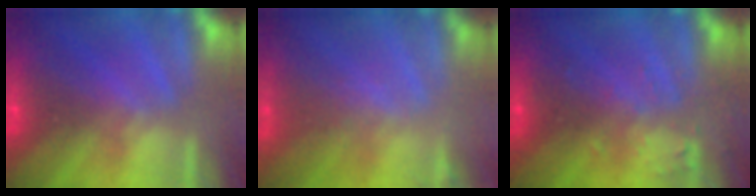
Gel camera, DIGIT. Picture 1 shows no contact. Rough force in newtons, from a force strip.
{"total": 1.9}
{"total": 3.3}